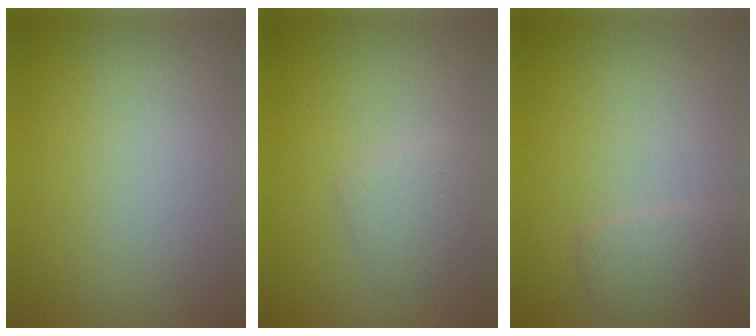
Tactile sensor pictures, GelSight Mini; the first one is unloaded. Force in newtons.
{"total": 1.5, "press": 1.5, "slide": 0.0}
{"total": 1.8, "press": 1.8, "slide": 0.2}